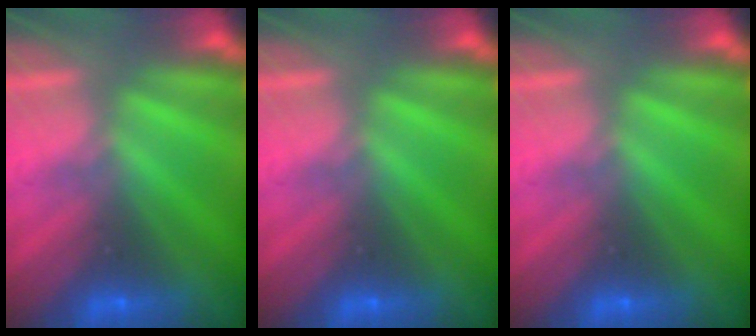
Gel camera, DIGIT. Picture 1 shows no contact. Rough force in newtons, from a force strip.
{"total": 0.0}
{"total": 0.0}